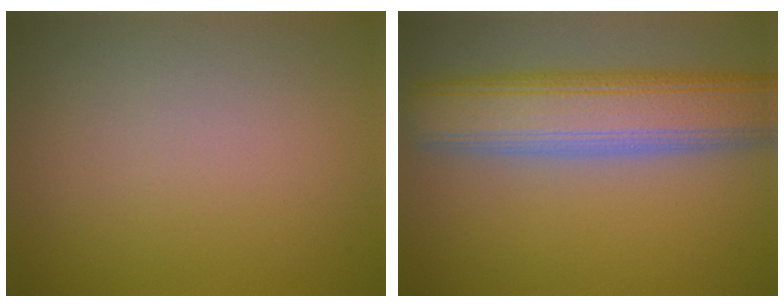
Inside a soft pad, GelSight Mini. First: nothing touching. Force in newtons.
{"total": 8.6, "press": 8.6, "slide": 0.4}